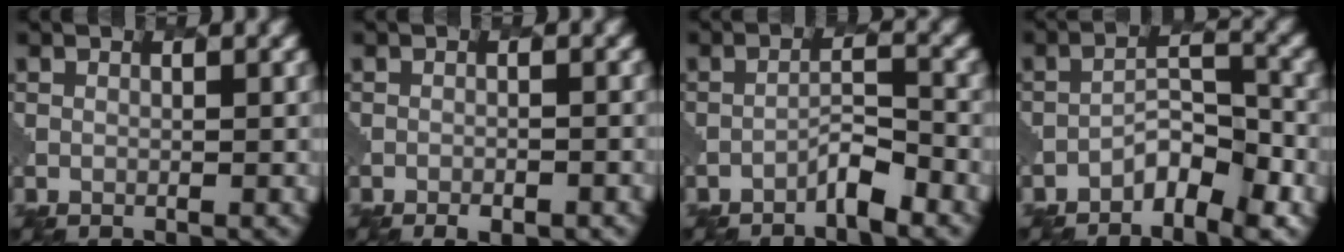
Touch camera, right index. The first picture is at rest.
{"total": 2.4, "force": [-1.9, 0.9, 1.2], "torque": [-0.020, 0.006, -0.024]}
{"total": 2.2, "force": [-1.8, 0.2, 1.2], "torque": [-0.024, 0.009, -0.039]}
{"total": 3.7, "force": [-2.6, 1.3, 2.3], "torque": [-0.034, 0.012, -0.051]}